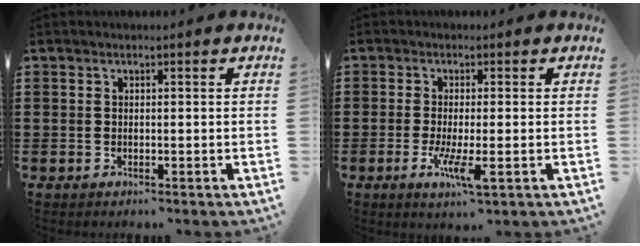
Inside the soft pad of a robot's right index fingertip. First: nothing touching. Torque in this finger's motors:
{"motor_torque": [0.81, -0.11, 0.17, 0.07]}